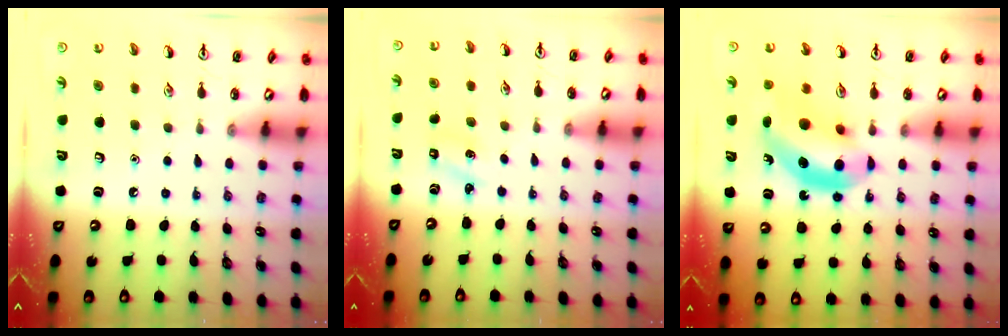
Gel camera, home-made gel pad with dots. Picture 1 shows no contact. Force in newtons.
{"total": 1.4, "press": 1.3, "slide": 0.6}
{"total": 11.5, "press": 11.0, "slide": 3.3}